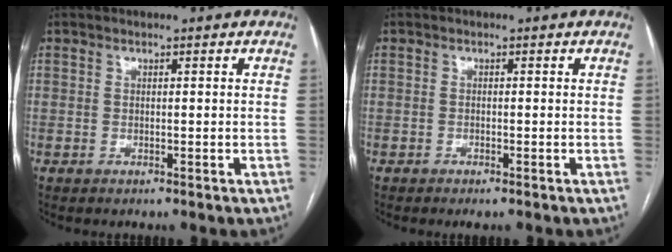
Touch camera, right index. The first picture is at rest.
{"total": 1.1, "force": [-0.8, 0.1, 0.7], "torque": [-0.010, -0.002, -0.012]}